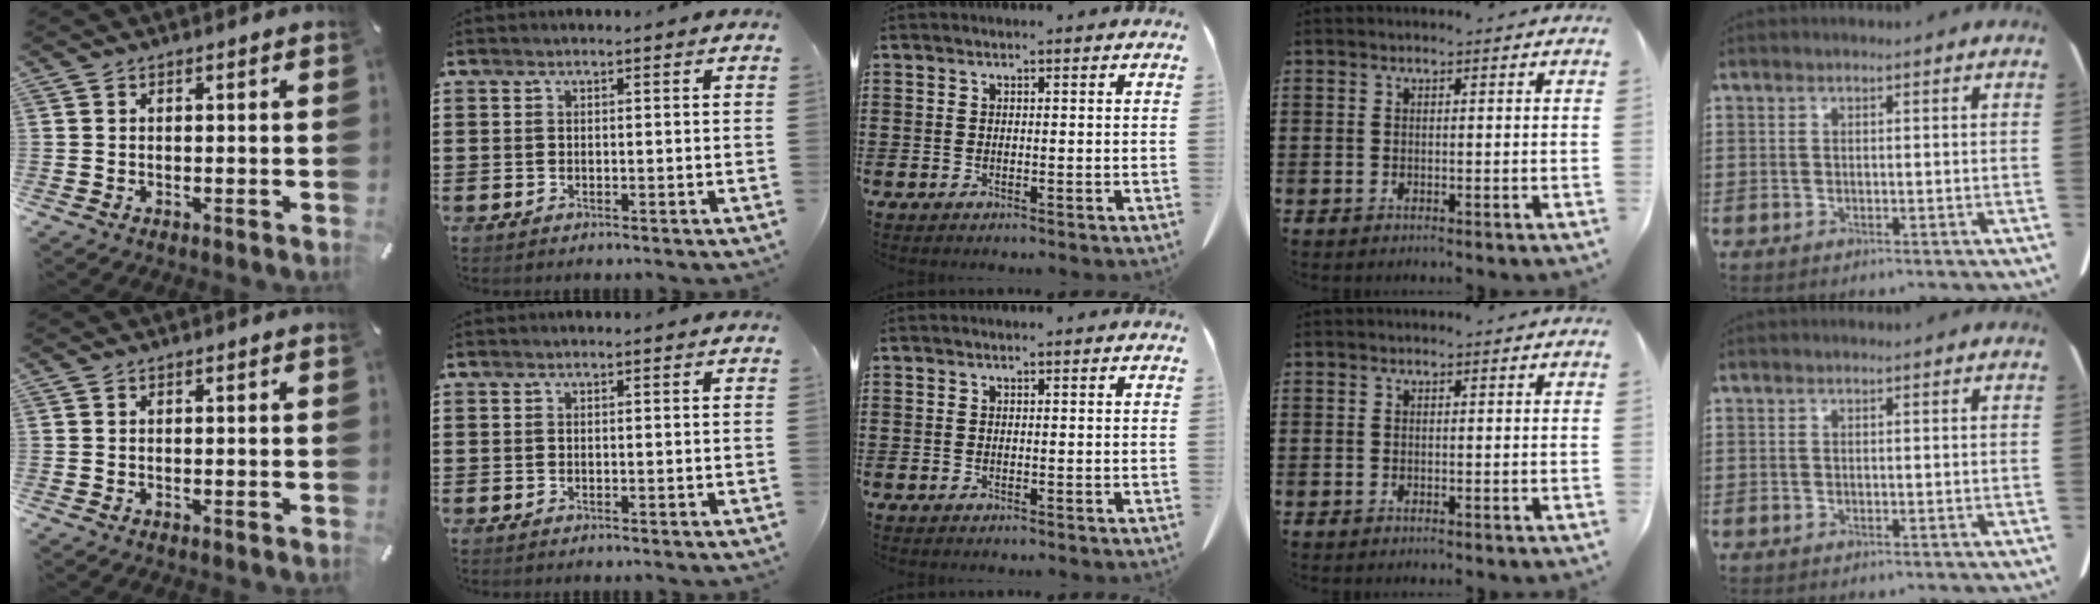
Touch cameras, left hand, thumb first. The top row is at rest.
{}